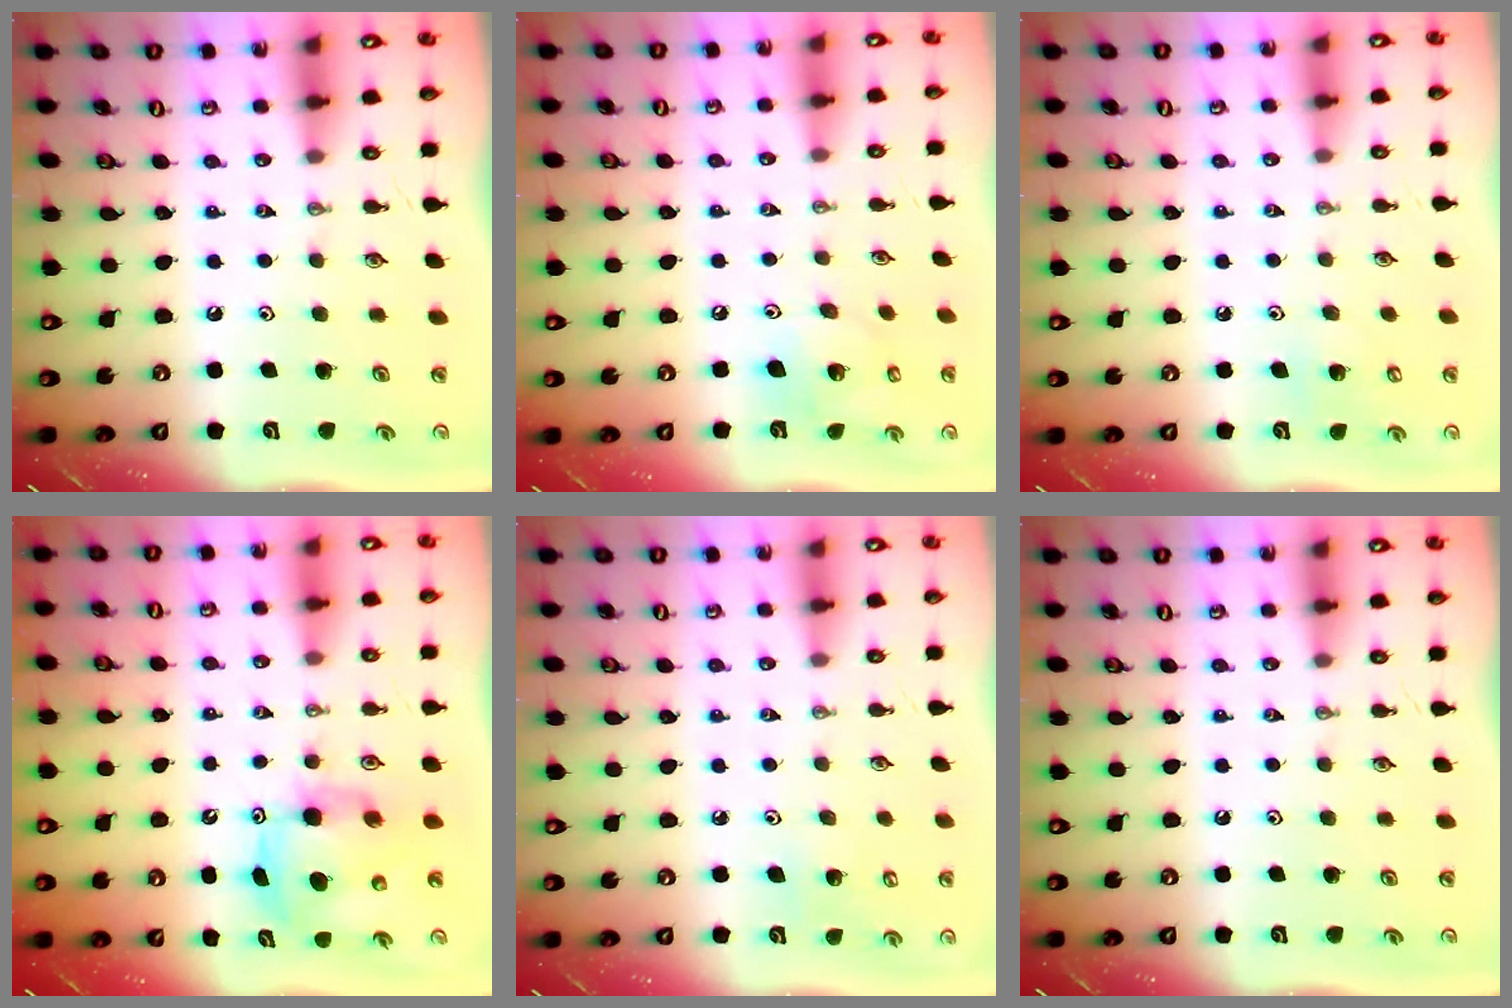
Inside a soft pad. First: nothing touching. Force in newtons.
{"total": 12.5, "press": 12.3, "slide": 2.2}
{"total": 5.2, "press": 5.2, "slide": 0.4}
{"total": 8.8, "press": 8.8, "slide": 0.6}
{"total": 5.5, "press": 5.3, "slide": 1.6}
{"total": 0.0}